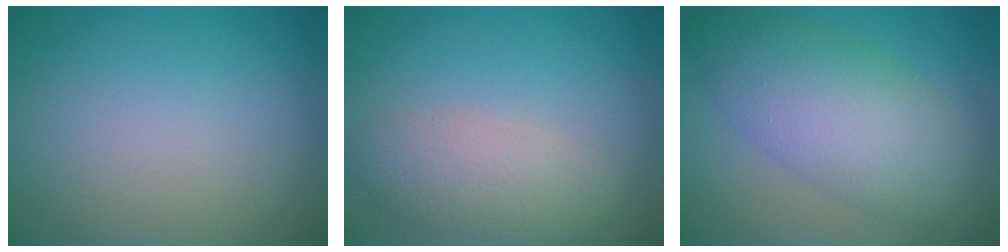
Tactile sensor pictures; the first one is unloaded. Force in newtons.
{"total": 3.8, "press": 3.8, "slide": 0.3}
{"total": 7.5, "press": 7.5, "slide": 0.2}